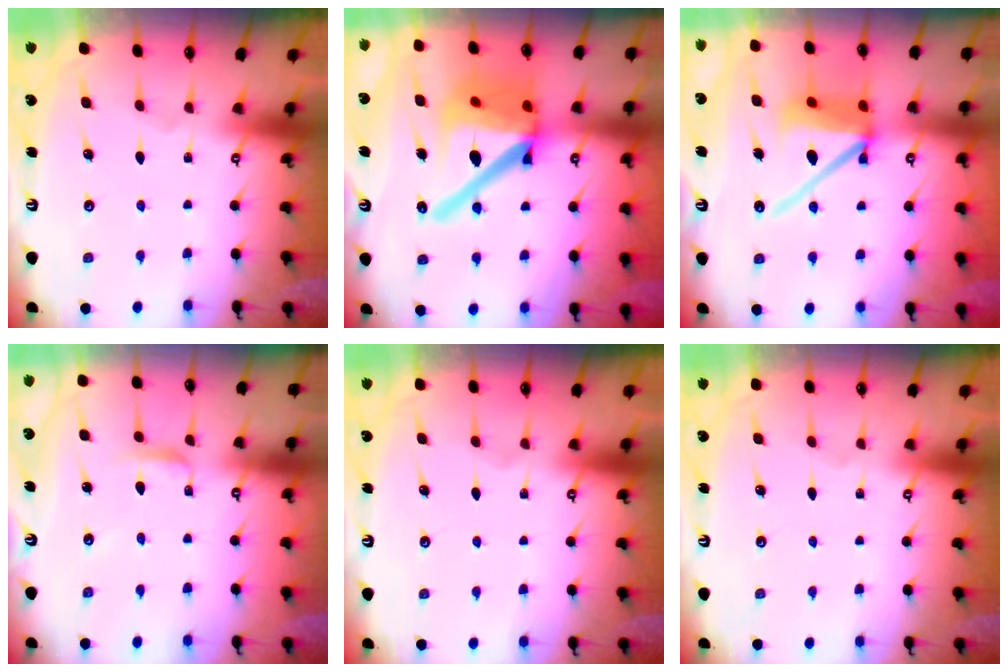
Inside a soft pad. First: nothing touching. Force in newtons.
{"total": 22.8, "press": 22.5, "slide": 4.0}
{"total": 14.8, "press": 14.6, "slide": 2.2}
{"total": 2.9, "press": 2.8, "slide": 0.3}
{"total": 0.0}
{"total": 0.0}